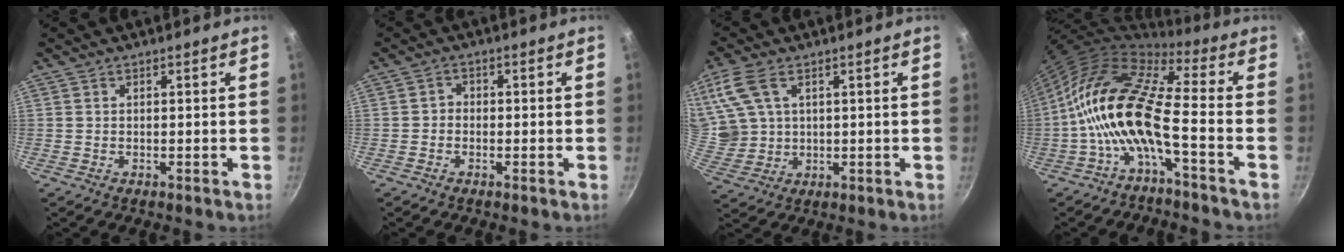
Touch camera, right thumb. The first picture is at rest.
{"total": 1.8, "force": [-0.7, 1.5, 0.7], "torque": [-0.007, 0.011, -0.018]}
{"total": 10.2, "force": [4.1, 6.9, 6.4], "torque": [-0.121, -0.008, 0.094]}
{"total": 13.9, "force": [-3.2, 4.8, 12.6], "torque": [-0.246, 0.042, -0.079]}